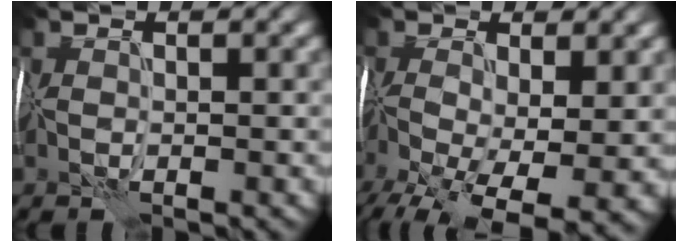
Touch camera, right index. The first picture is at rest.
{"total": 11.9, "force": [-4.9, 5.5, 9.4], "torque": [-0.178, -0.041, -0.060]}